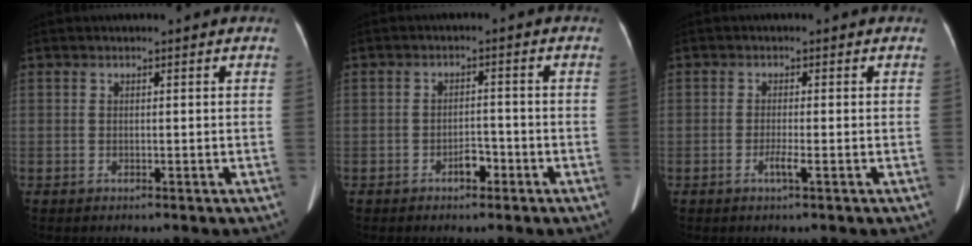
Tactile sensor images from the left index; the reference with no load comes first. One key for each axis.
{"total": 2.6, "fx": -1.7, "fy": 1.2, "fz": 1.5, "tx": -0.024, "ty": 0.005, "tz": -0.028}
{"total": 1.7, "fx": -0.8, "fy": -0.1, "fz": 1.5, "tx": -0.033, "ty": -0.003, "tz": -0.016}